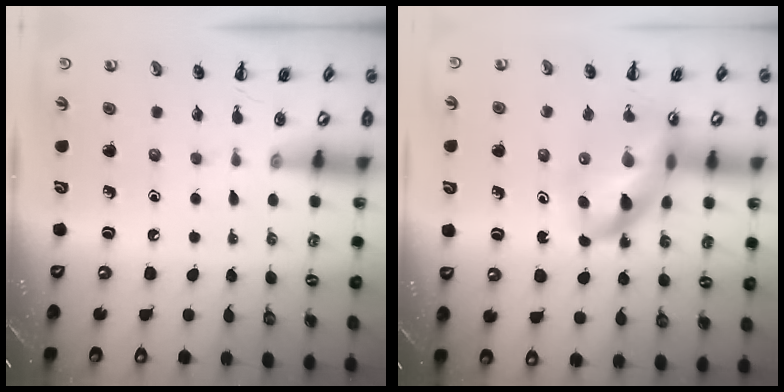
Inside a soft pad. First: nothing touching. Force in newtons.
{"total": 17.1, "press": 16.6, "slide": 4.2}